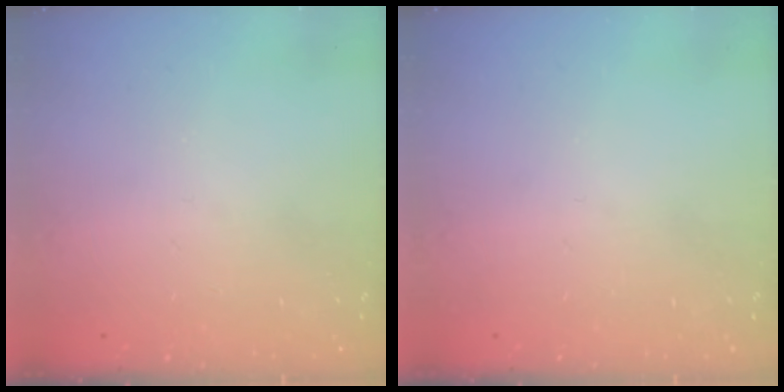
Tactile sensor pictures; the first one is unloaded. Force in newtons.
{"total": 0.0}